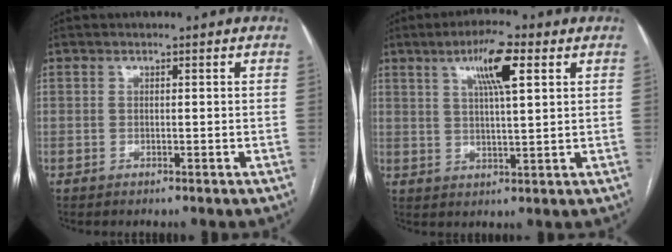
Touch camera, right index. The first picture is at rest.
{"total": 8.0, "force": [3.7, 1.0, 7.0], "torque": [-0.125, 0.009, 0.060]}